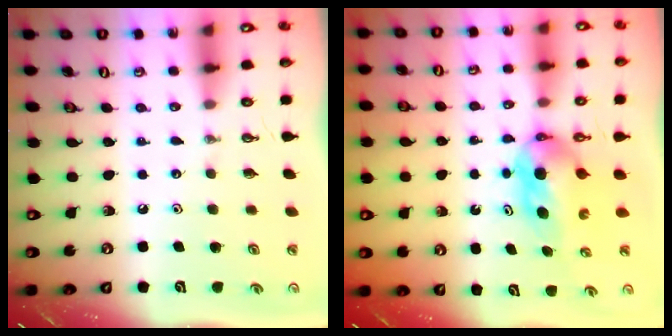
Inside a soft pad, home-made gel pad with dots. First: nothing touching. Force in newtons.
{"total": 6.2, "press": 5.5, "slide": 2.9}